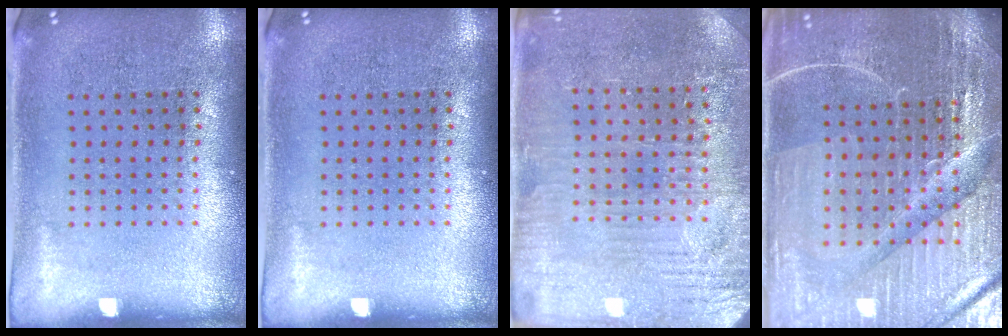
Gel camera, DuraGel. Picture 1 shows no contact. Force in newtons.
{"total": 0.0}
{"total": 3.4, "press": 3.3, "slide": 0.5}
{"total": 5.2, "press": 4.9, "slide": 1.6}